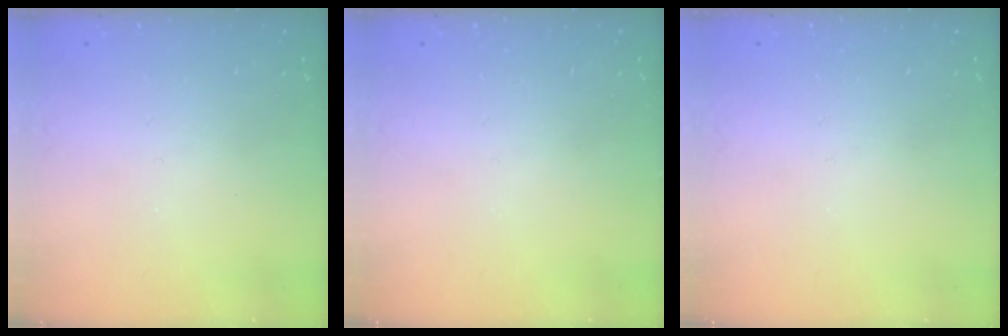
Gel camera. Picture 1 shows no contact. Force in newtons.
{"total": 0.0}
{"total": 0.0}